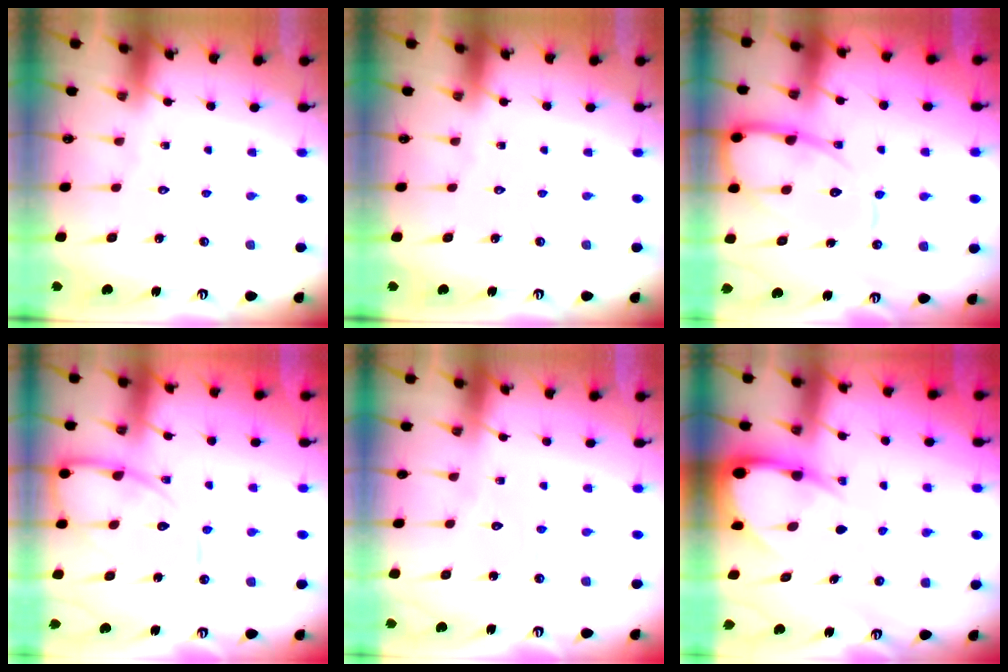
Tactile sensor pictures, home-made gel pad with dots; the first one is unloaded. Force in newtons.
{"total": 0.0}
{"total": 12.5, "press": 12.5, "slide": 1.3}
{"total": 11.5, "press": 11.4, "slide": 1.2}
{"total": 4.6, "press": 4.5, "slide": 0.4}
{"total": 7.8, "press": 7.8, "slide": 0.7}